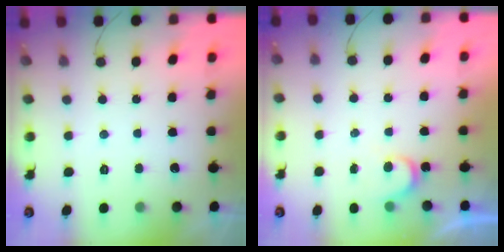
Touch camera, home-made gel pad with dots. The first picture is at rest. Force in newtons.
{"total": 3.4, "press": 3.4, "slide": 0.3}